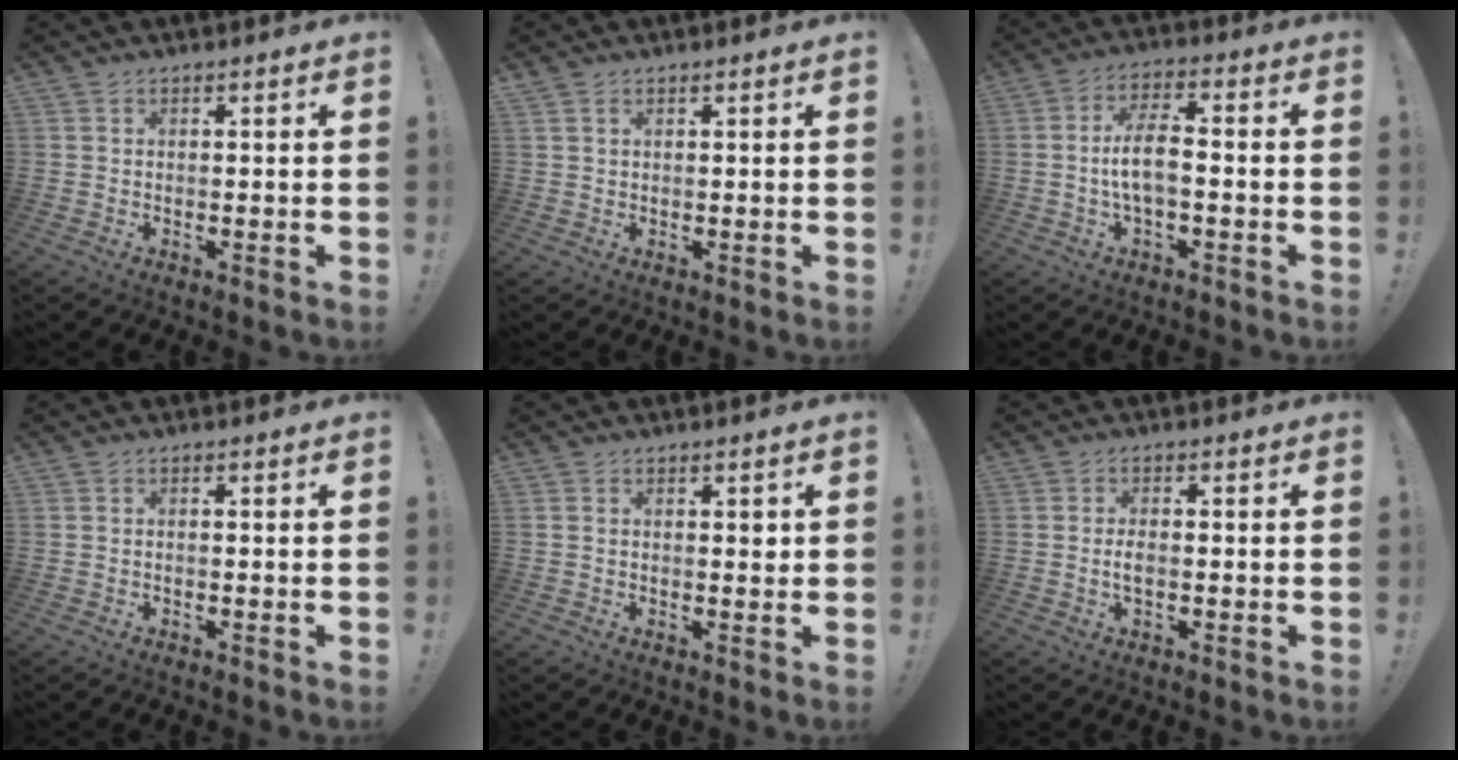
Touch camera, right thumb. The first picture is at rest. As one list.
[{"total": 1.2, "force": [0.9, 0.7, 0.6], "torque": [-0.005, -0.002, 0.016]}, {"total": 8.7, "force": [-1.3, 3.4, 7.9], "torque": [-0.153, 0.007, -0.024]}, {"total": 0.5, "force": [-0.3, -0.2, 0.4], "torque": [-0.008, -0.001, -0.005]}, {"total": 1.4, "force": [0.4, 0.7, 1.2], "torque": [-0.012, -0.002, 0.005]}, {"total": 2.7, "force": [-0.5, 1.1, 2.5], "torque": [-0.050, 0.002, -0.011]}]